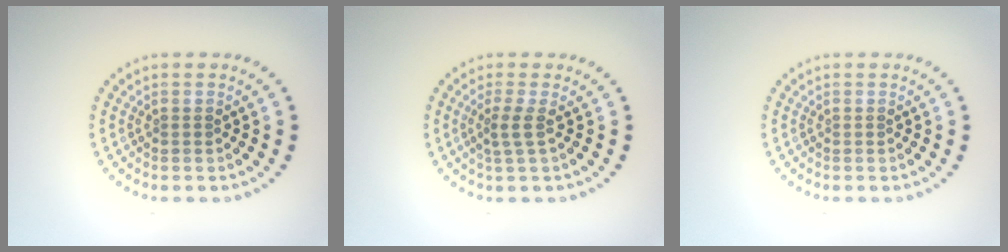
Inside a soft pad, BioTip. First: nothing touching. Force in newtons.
{"total": 1.9, "press": 1.3, "slide": 1.3}
{"total": 0.0}